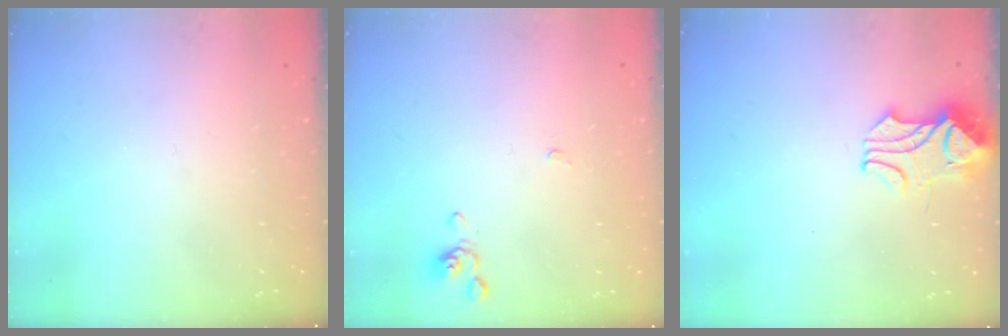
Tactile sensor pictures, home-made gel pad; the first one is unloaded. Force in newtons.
{"total": 0.0}
{"total": 2.2, "press": 2.0, "slide": 0.9}